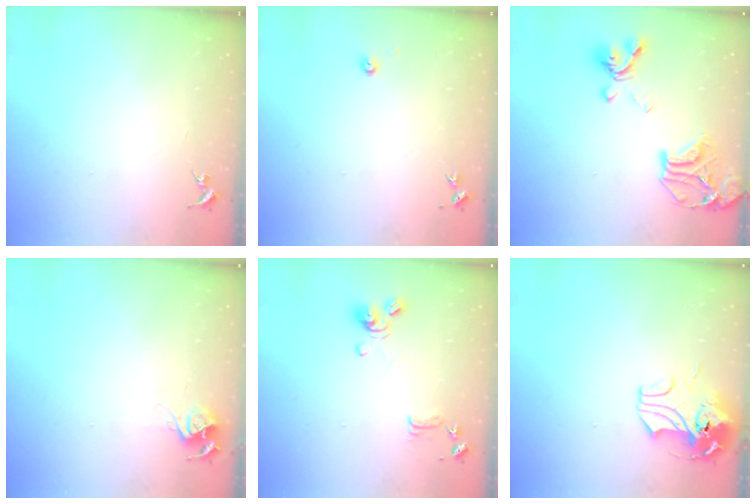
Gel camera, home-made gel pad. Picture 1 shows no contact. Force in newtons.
{"total": 3.0, "press": 3.0, "slide": 0.3}
{"total": 19.6, "press": 19.5, "slide": 2.1}
{"total": 6.0, "press": 6.0, "slide": 0.6}
{"total": 9.8, "press": 9.7, "slide": 1.7}
{"total": 12.2, "press": 12.1, "slide": 1.7}